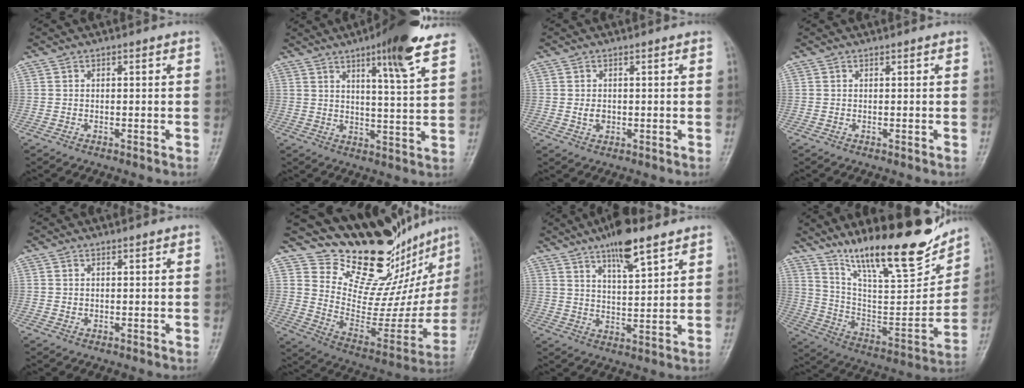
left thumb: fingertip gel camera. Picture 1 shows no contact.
{"total": 11.7, "force": [7.3, 1.6, 8.9], "torque": [-0.116, -0.040, 0.103]}
{"total": 1.9, "force": [0.1, 1.5, 1.2], "torque": [-0.016, -0.001, 0.006]}
{"total": 0.0}
{"total": 0.6, "force": [0.4, 0.4, 0.2], "torque": [0.004, -0.003, 0.007]}
{"total": 22.1, "force": [18.7, 7.6, 9.0], "torque": [-0.076, -0.146, 0.283]}
{"total": 10.1, "force": [6.9, 2.7, 6.8], "torque": [-0.098, -0.036, 0.115]}
{"total": 23.5, "force": [17.7, 5.6, 14.5], "torque": [-0.193, -0.088, 0.301]}